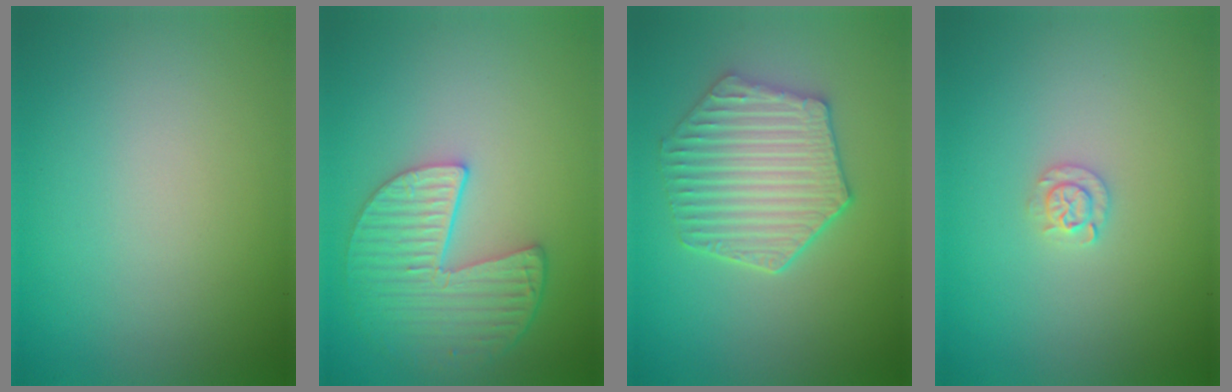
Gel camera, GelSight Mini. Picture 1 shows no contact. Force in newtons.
{"total": 5.4, "press": 4.7, "slide": 2.7}
{"total": 5.8, "press": 4.8, "slide": 3.3}
{"total": 1.3, "press": 1.3, "slide": 0.2}